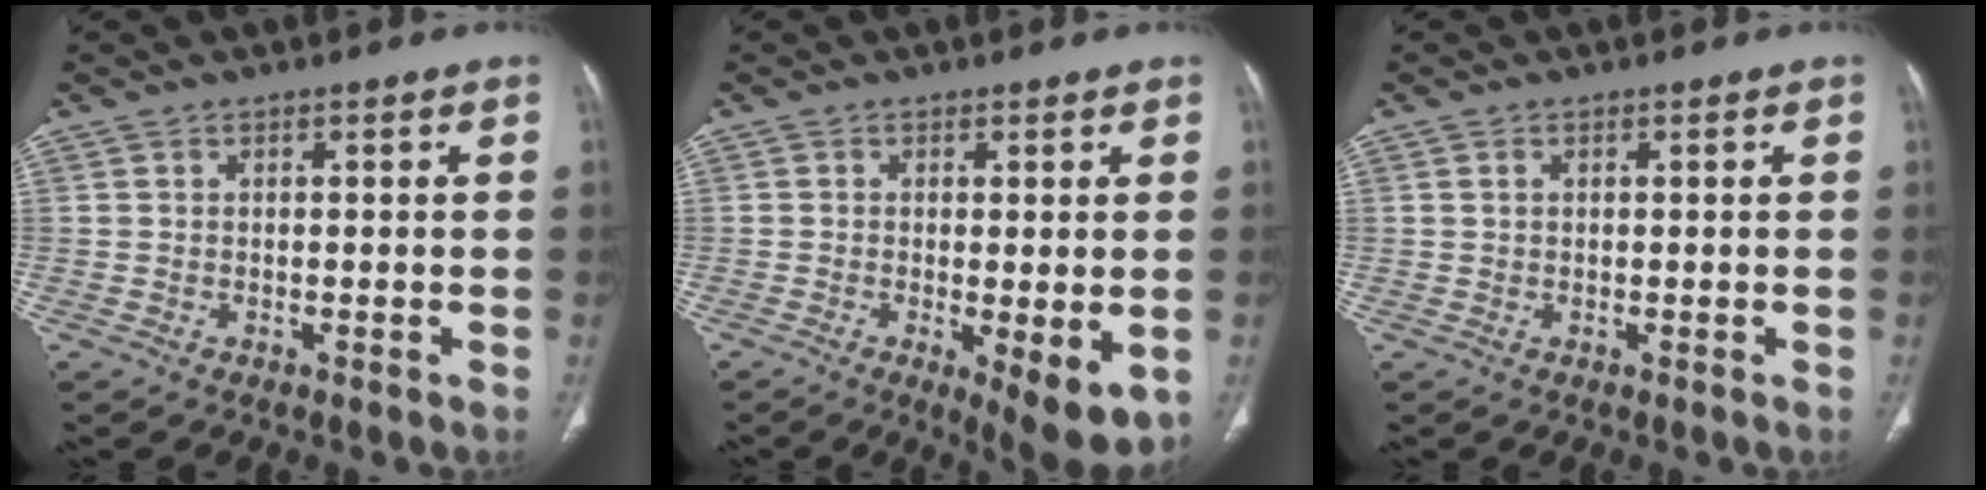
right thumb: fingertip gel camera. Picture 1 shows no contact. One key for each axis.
{"total": 8.1, "fx": -1.8, "fy": 2.3, "fz": 7.6, "tx": -0.115, "ty": -0.025, "tz": -0.025}
{"total": 0.6, "fx": 0.2, "fy": 0.4, "fz": 0.4, "tx": -0.010, "ty": 0.002, "tz": 0.005}